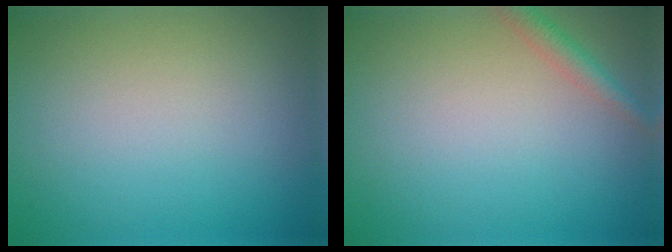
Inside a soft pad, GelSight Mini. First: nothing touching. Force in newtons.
{"total": 1.8, "press": 1.8, "slide": 0.1}